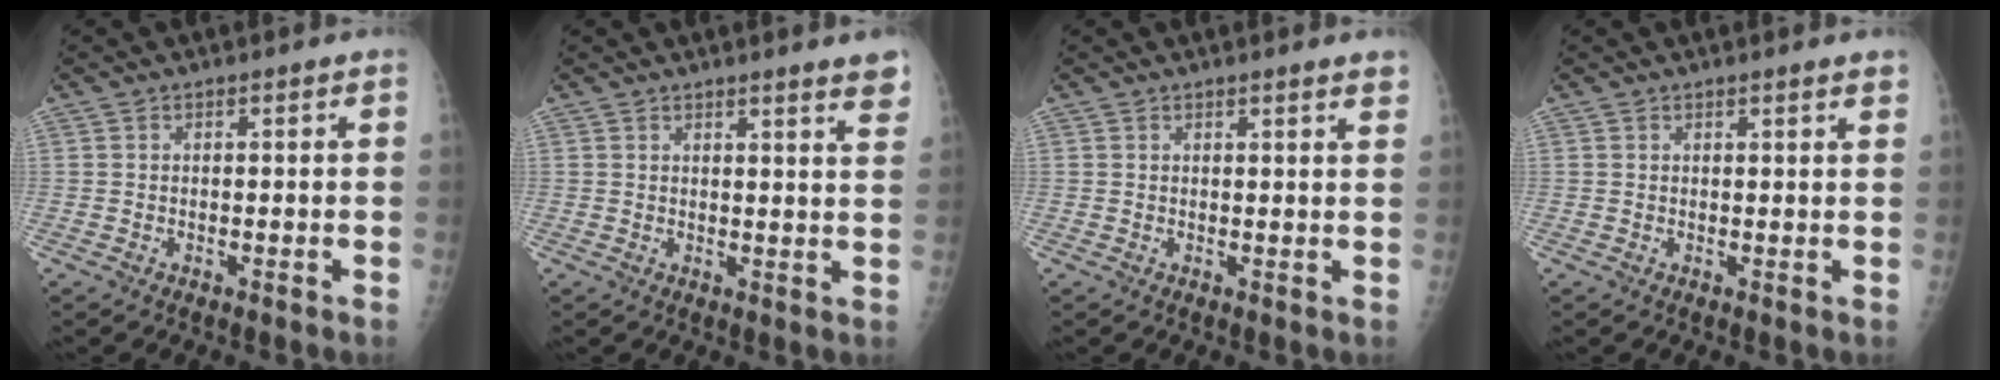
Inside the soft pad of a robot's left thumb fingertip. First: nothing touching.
{"total": 5.9, "force": [4.8, 0.2, 3.4], "torque": [-0.033, -0.023, 0.047]}
{"total": 3.1, "force": [2.7, 0.1, 1.6], "torque": [-0.017, -0.009, 0.026]}
{"total": 2.5, "force": [2.2, 0.1, 1.3], "torque": [-0.011, -0.006, 0.021]}